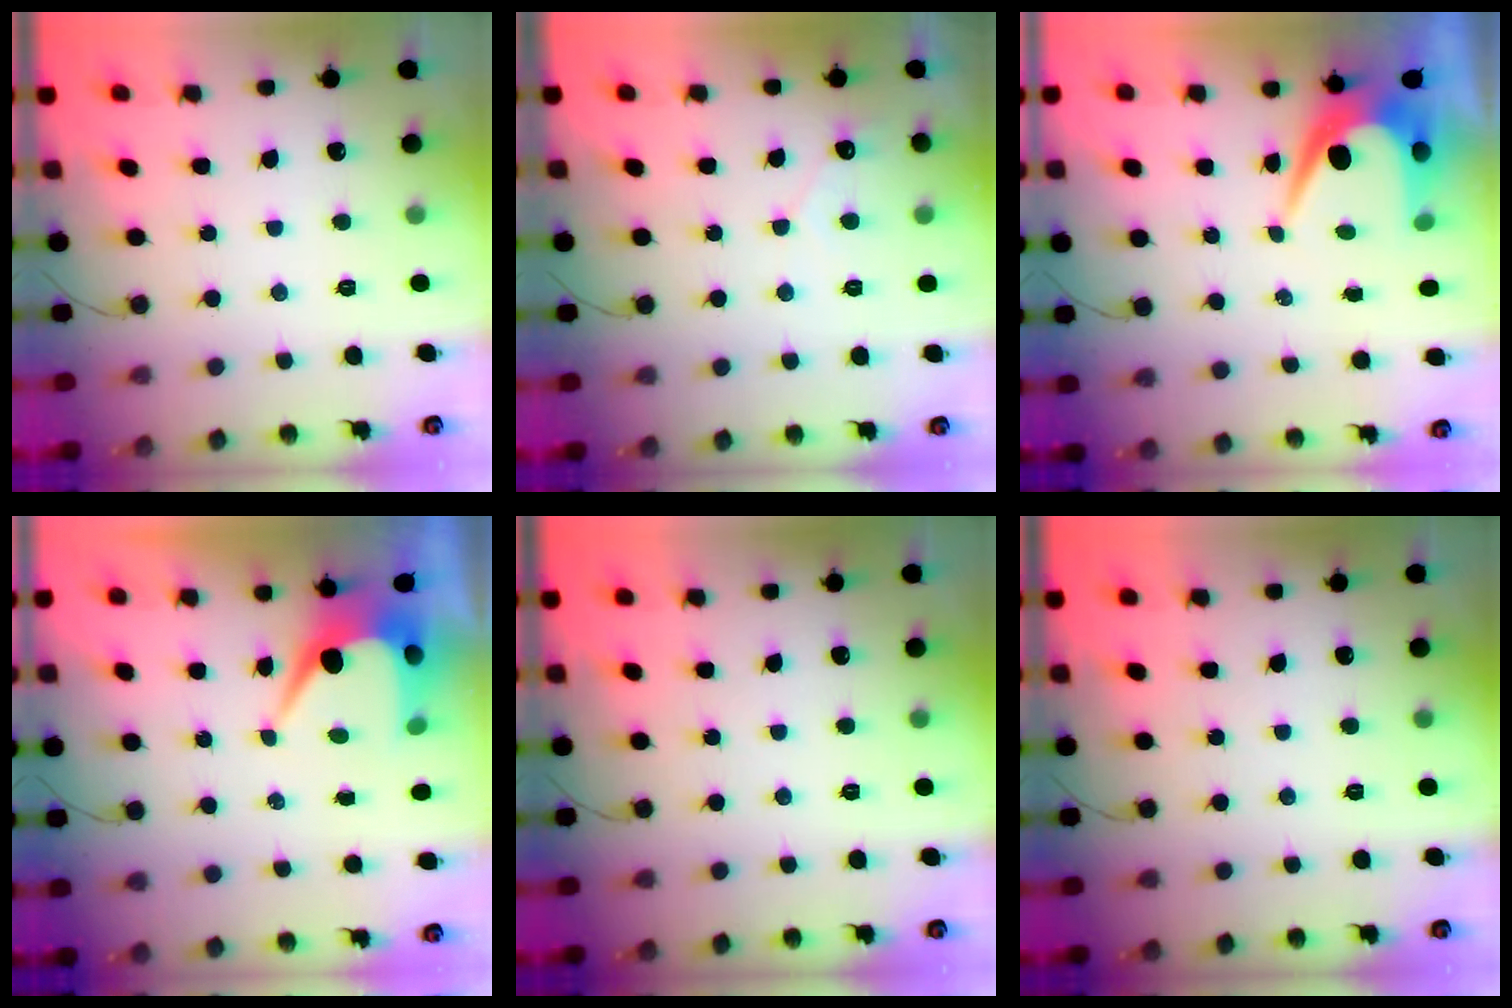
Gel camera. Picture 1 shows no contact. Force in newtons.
{"total": 2.7, "press": 2.7, "slide": 0.1}
{"total": 7.5, "press": 7.5, "slide": 0.4}
{"total": 7.4, "press": 7.4, "slide": 0.8}
{"total": 0.0}
{"total": 0.0}